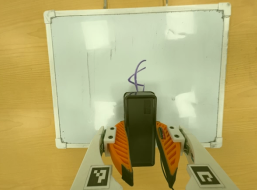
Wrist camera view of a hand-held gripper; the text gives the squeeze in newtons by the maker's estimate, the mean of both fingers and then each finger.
{"total": 7.3, "left": 6.1, "right": 8.5}